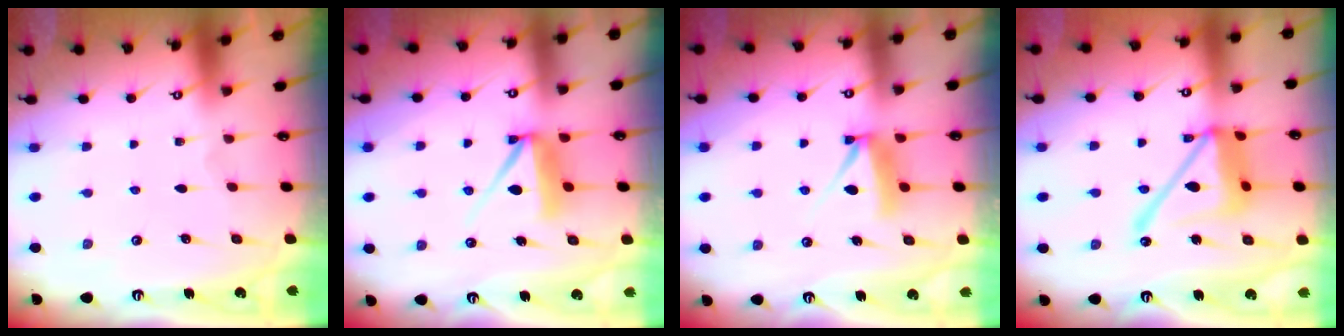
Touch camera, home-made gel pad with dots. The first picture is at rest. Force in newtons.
{"total": 7.6, "press": 7.5, "slide": 0.8}
{"total": 7.9, "press": 7.8, "slide": 0.6}
{"total": 16.8, "press": 16.8, "slide": 1.6}